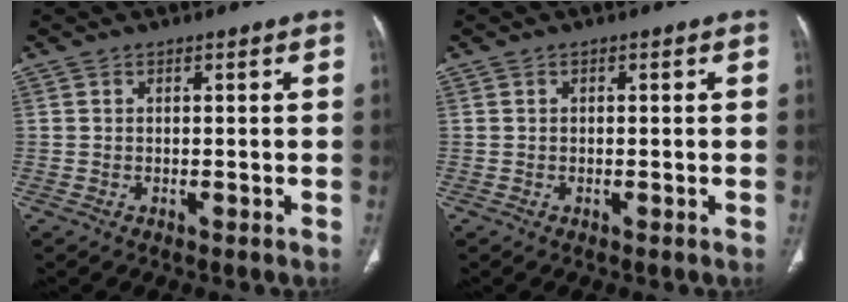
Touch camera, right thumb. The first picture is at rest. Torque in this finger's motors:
{"motor_torque": [-0.09, -0.10, -0.17, 0.60, -0.03]}